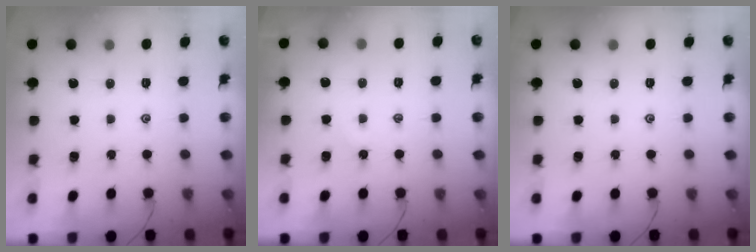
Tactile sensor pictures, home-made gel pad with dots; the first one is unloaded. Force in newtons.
{"total": 2.4, "press": 2.4, "slide": 0.3}
{"total": 0.0}